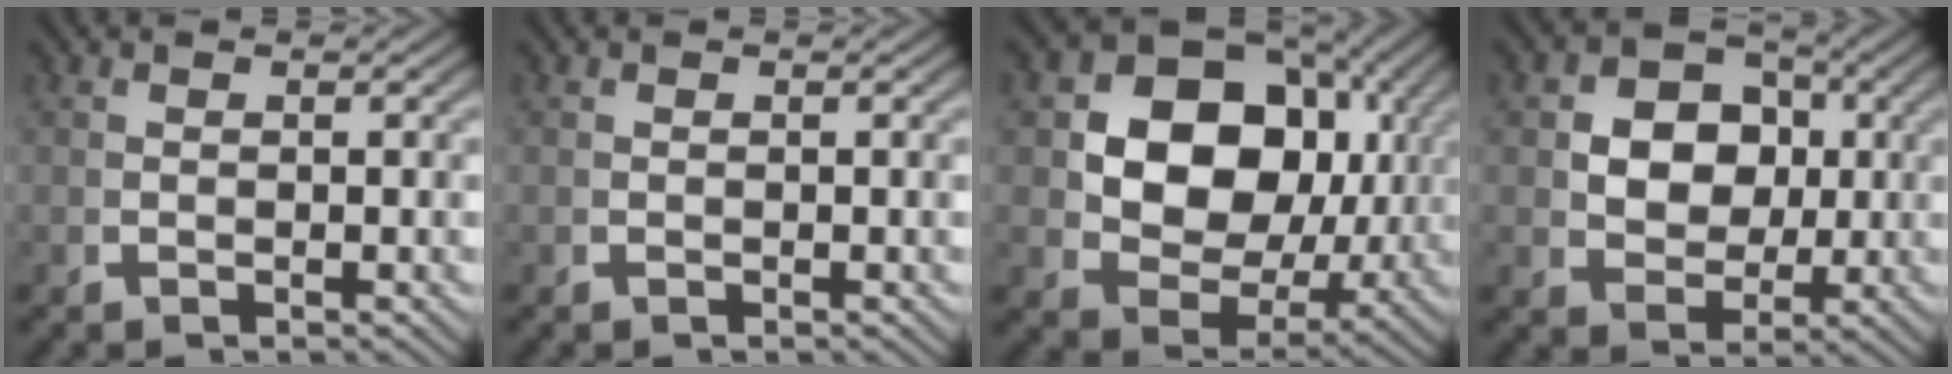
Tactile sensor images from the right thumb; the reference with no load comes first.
{"total": 0.0}
{"total": 14.8, "force": [1.5, 11.0, 9.9], "torque": [-0.205, -0.035, 0.036]}
{"total": 7.4, "force": [0.8, 5.9, 4.4], "torque": [-0.098, -0.035, 0.032]}